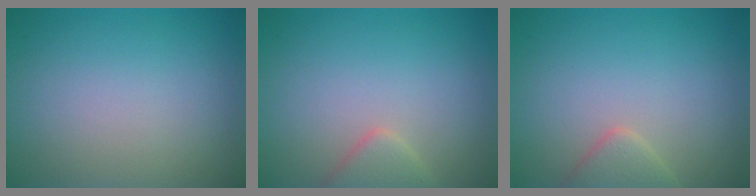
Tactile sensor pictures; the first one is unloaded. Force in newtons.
{"total": 2.1, "press": 2.1, "slide": 0.2}
{"total": 2.3, "press": 2.3, "slide": 0.1}